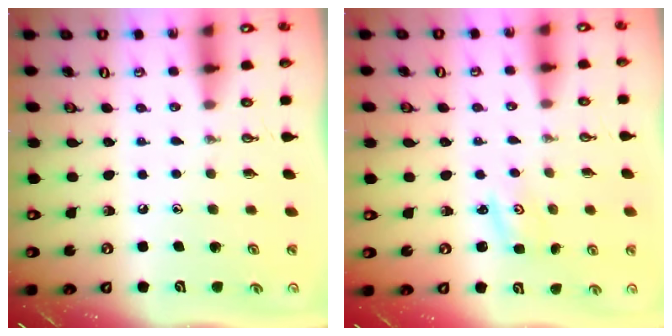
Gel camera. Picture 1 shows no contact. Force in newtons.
{"total": 1.3, "press": 1.3, "slide": 0.2}